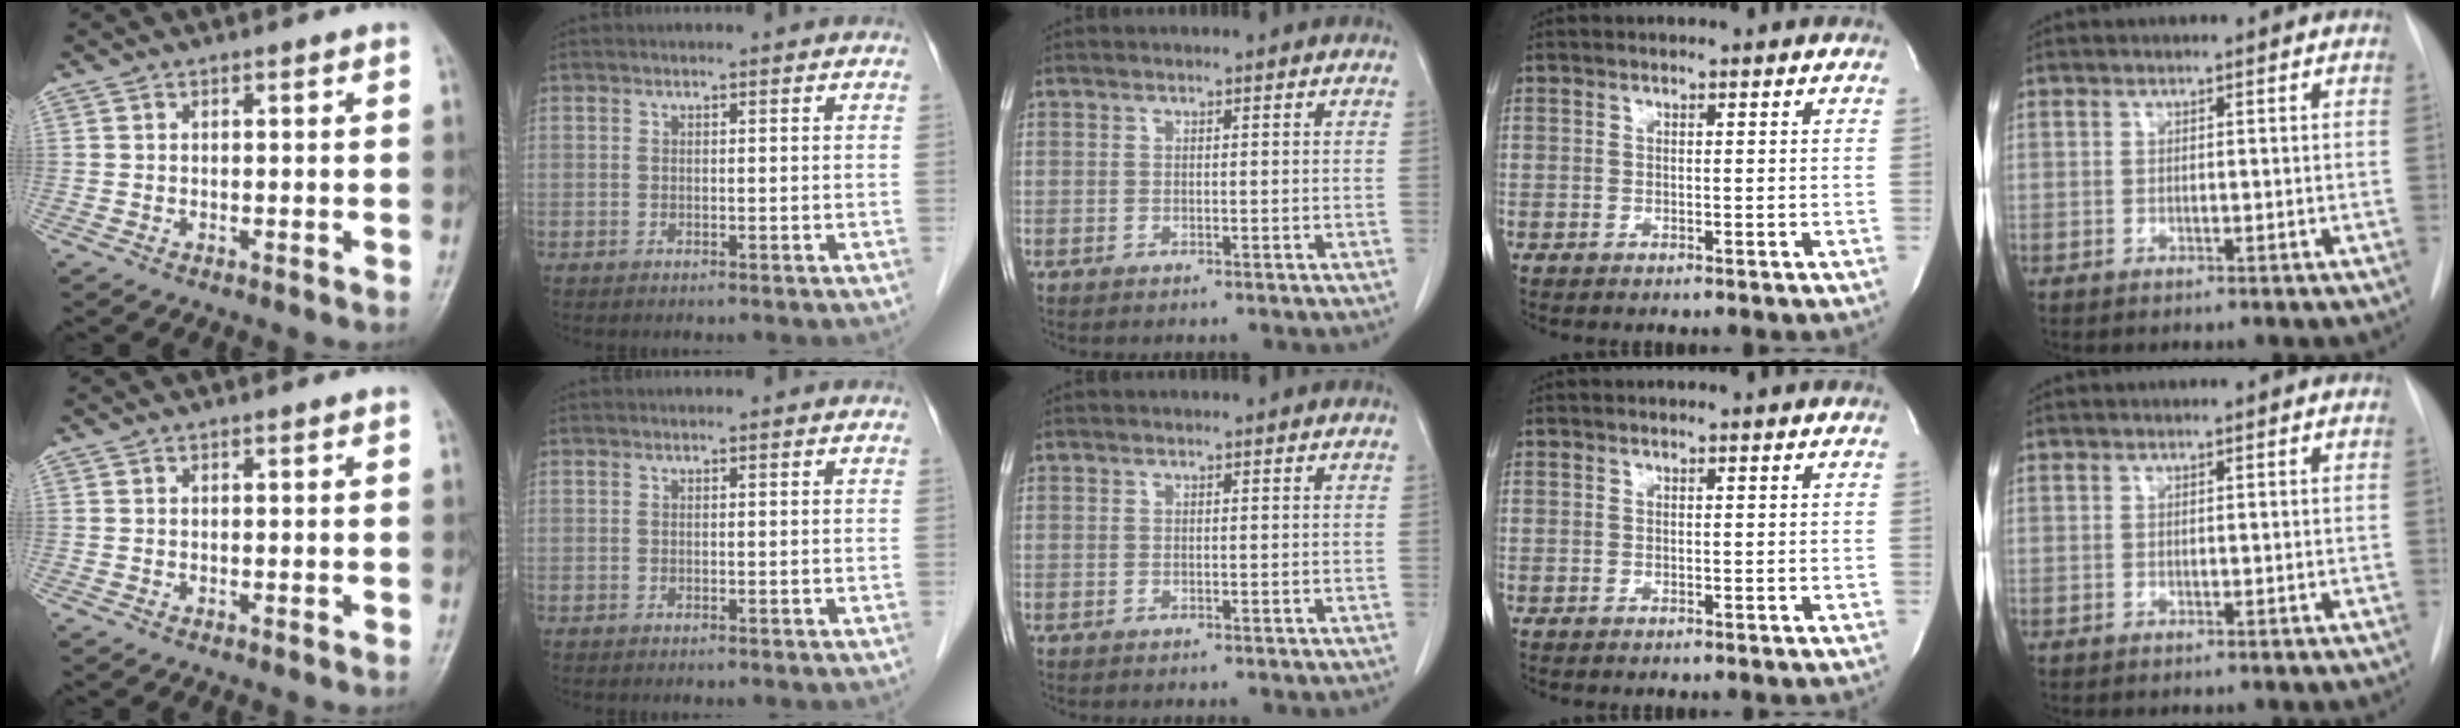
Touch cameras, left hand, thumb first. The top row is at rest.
{}